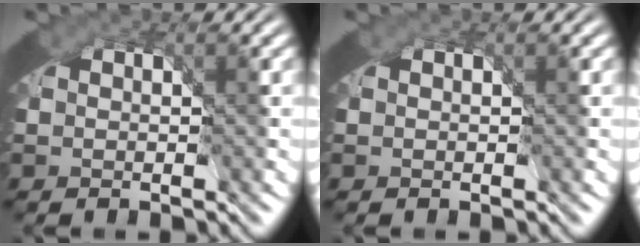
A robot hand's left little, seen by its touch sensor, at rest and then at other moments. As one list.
[{"total": 0.0}]